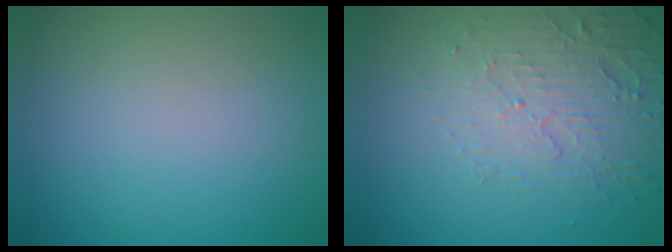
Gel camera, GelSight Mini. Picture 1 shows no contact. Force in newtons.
{"total": 5.0, "press": 3.3, "slide": 3.8}